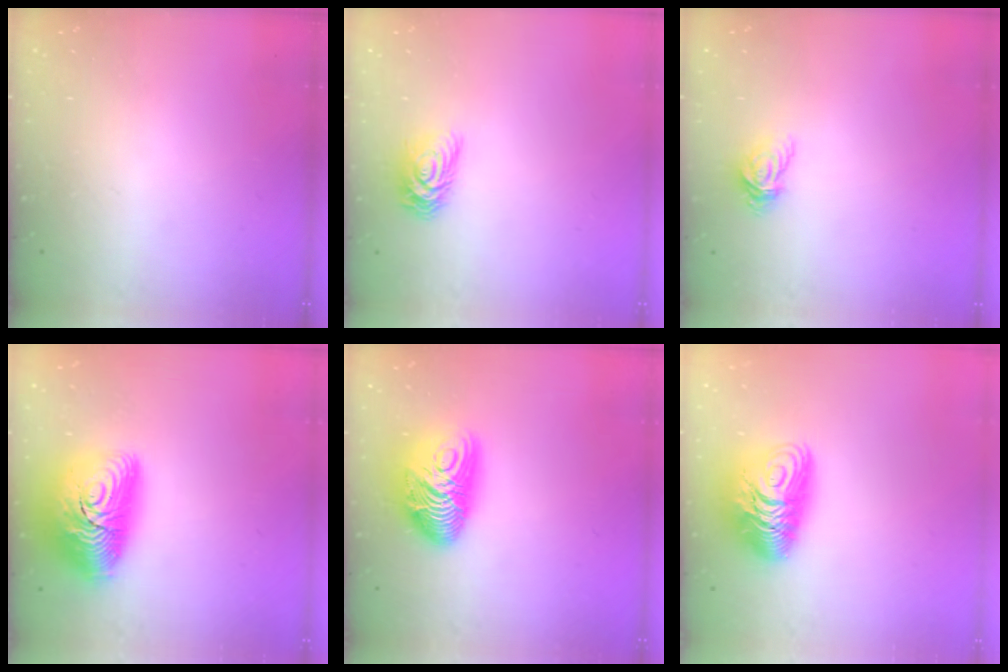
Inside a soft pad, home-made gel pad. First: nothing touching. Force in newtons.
{"total": 6.7, "press": 6.7, "slide": 0.2}
{"total": 3.8, "press": 3.8, "slide": 0.4}
{"total": 19.1, "press": 19.1, "slide": 1.5}
{"total": 14.9, "press": 14.9, "slide": 0.2}
{"total": 11.8, "press": 11.8, "slide": 1.1}